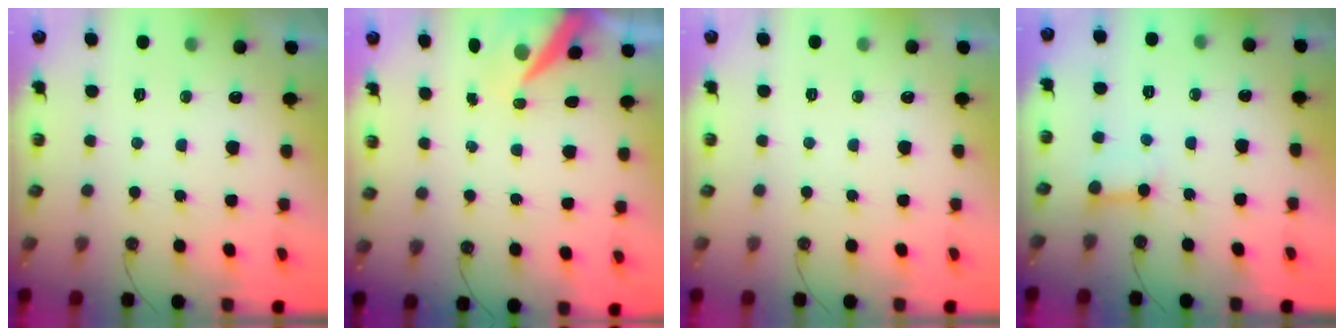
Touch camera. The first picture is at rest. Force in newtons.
{"total": 8.4, "press": 8.3, "slide": 1.0}
{"total": 0.0}
{"total": 5.2, "press": 5.1, "slide": 0.6}